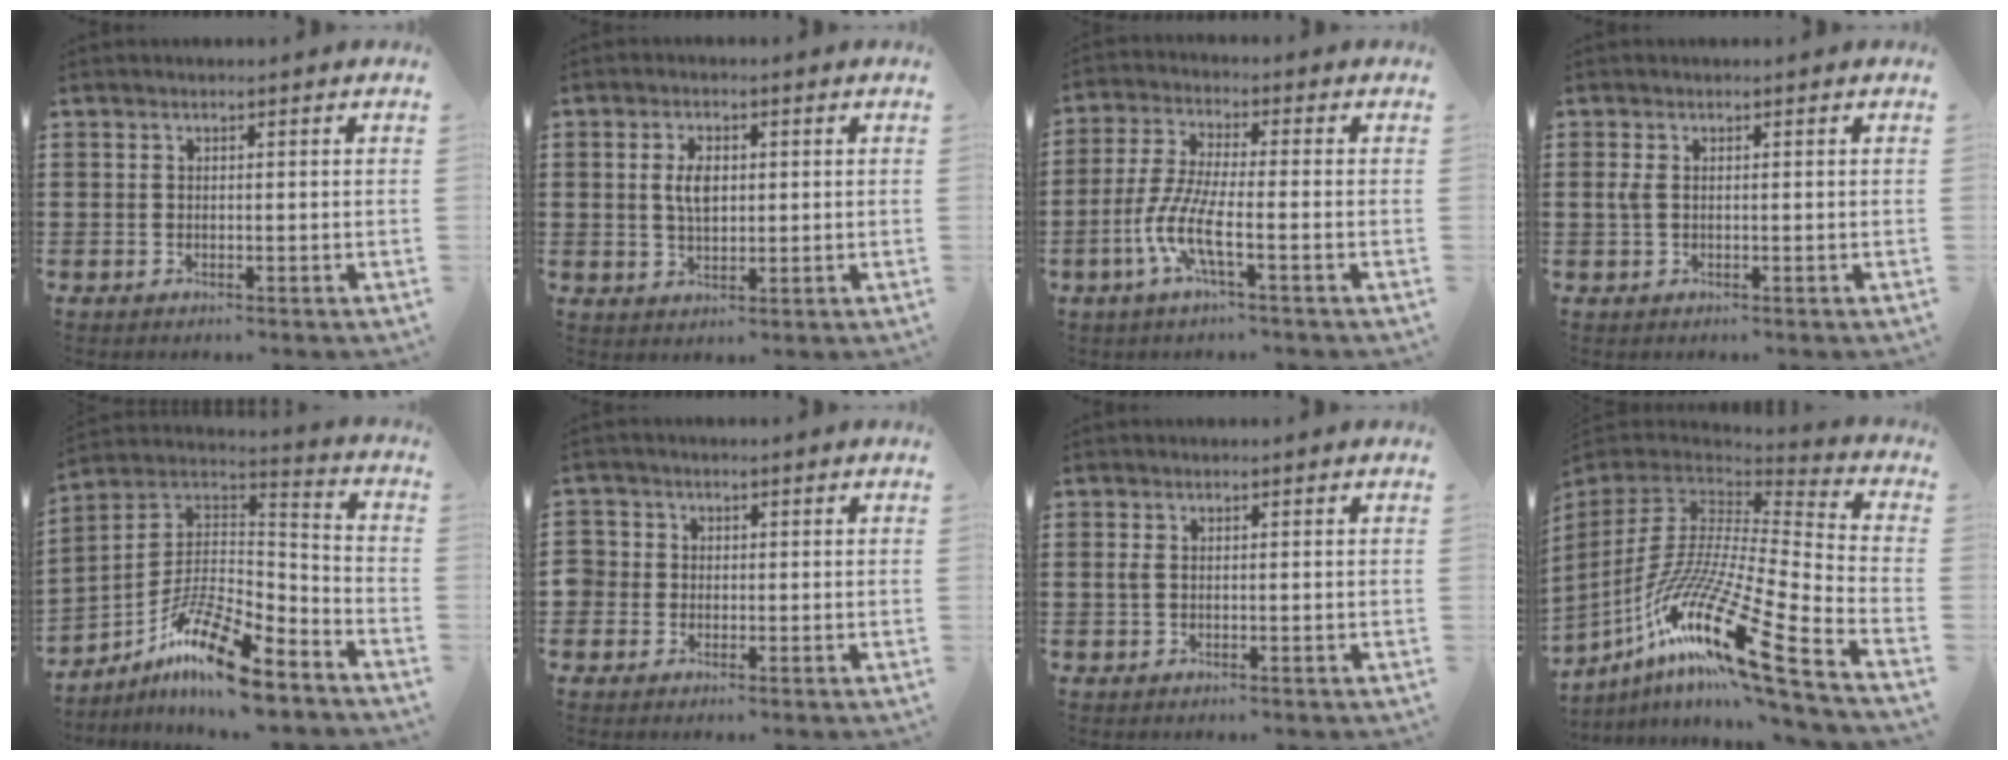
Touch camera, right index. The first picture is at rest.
{"total": 4.2, "force": [0.5, 2.2, 3.5], "torque": [-0.064, 0.007, 0.005]}
{"total": 7.9, "force": [-3.6, 1.3, 6.9], "torque": [-0.170, -0.019, -0.078]}
{"total": 1.7, "force": [0.1, 0.7, 1.5], "torque": [-0.046, -0.003, -0.005]}
{"total": 13.8, "force": [-10.0, 3.0, 9.0], "torque": [-0.182, 0.019, -0.192]}
{"total": 2.1, "force": [-0.4, 2.1, 0.3], "torque": [-0.016, 0.008, -0.011]}
{"total": 1.0, "force": [0.0, 0.4, 1.0], "torque": [-0.027, -0.001, -0.004]}
{"total": 19.8, "force": [-11.6, 3.3, 15.7], "torque": [-0.328, 0.000, -0.219]}